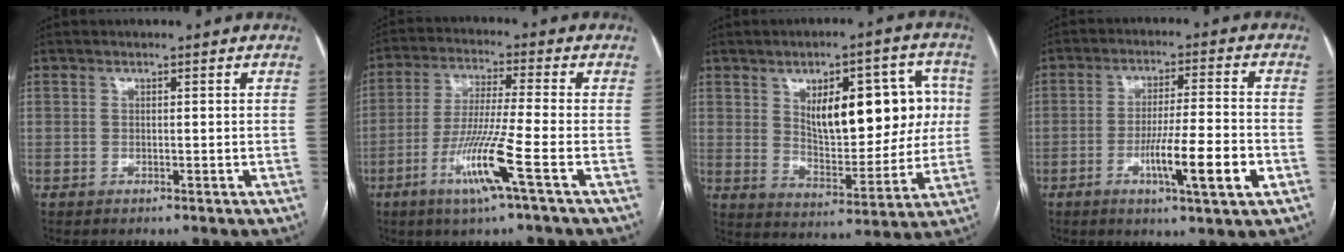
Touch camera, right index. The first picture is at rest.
{"total": 10.6, "force": [-4.5, -1.1, 9.5], "torque": [-0.186, -0.018, -0.090]}
{"total": 15.8, "force": [3.7, 7.0, 13.6], "torque": [-0.184, 0.029, 0.067]}
{"total": 10.4, "force": [-3.6, 0.4, 9.7], "torque": [-0.161, -0.007, -0.060]}